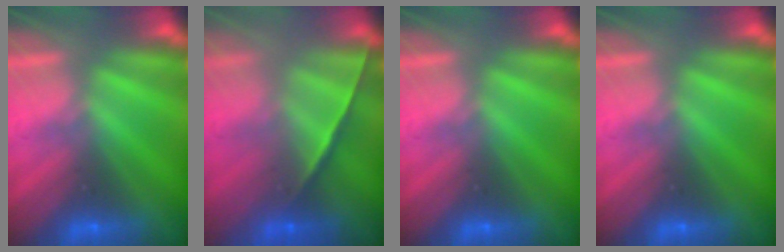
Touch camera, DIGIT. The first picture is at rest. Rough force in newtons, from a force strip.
{"total": 1.1}
{"total": 0.0}
{"total": 0.0}